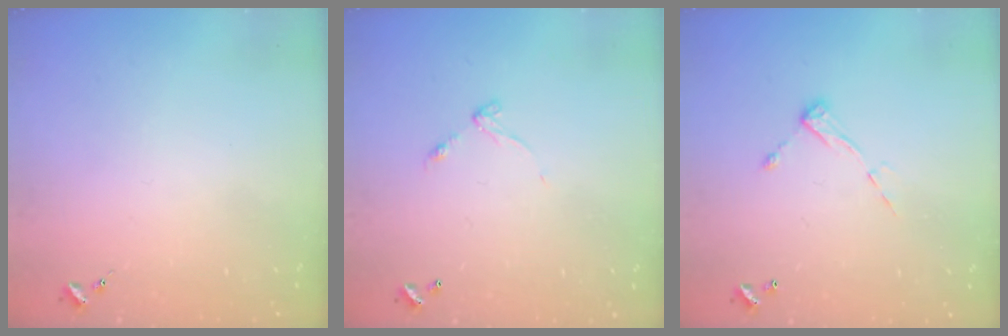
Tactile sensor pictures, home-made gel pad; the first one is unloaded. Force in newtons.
{"total": 5.6, "press": 5.6, "slide": 0.5}
{"total": 6.5, "press": 6.4, "slide": 0.6}